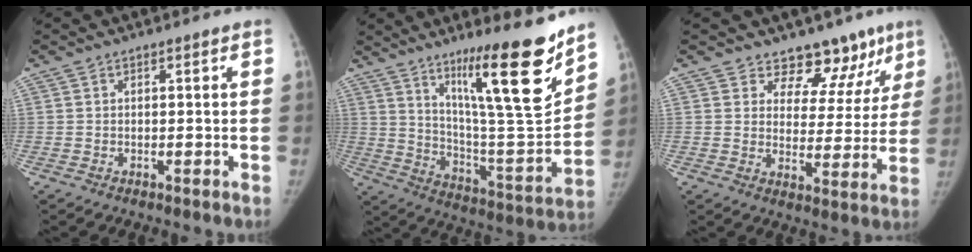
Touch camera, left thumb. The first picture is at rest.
{"total": 23.0, "force": [14.4, 3.5, 17.6], "torque": [-0.246, -0.085, 0.241]}
{"total": 11.9, "force": [9.1, 7.1, 3.1], "torque": [0.018, -0.052, 0.108]}